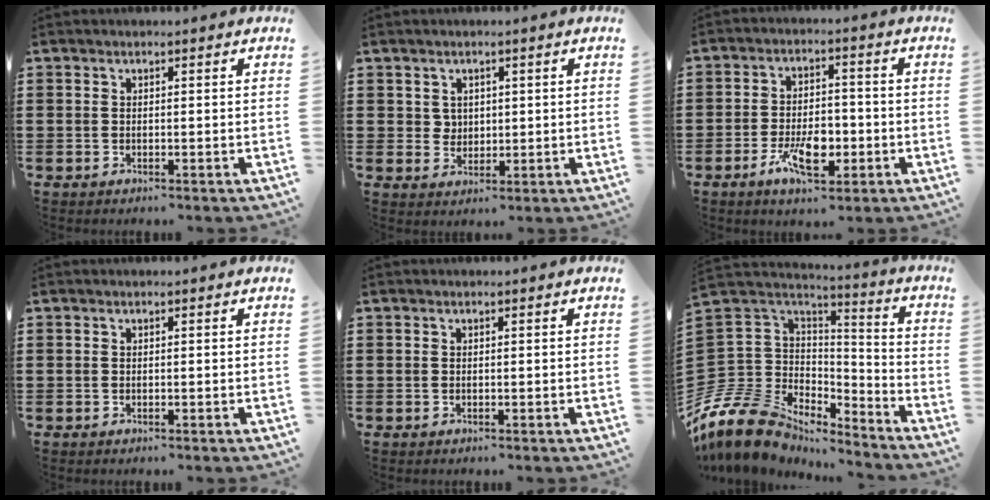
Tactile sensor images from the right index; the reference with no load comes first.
{"total": 2.4, "force": [1.2, 2.0, 0.6], "torque": [-0.019, 0.009, 0.022]}
{"total": 7.7, "force": [-2.8, 3.7, 6.1], "torque": [-0.116, -0.002, -0.053]}
{"total": 0.0}
{"total": 0.0}
{"total": 12.5, "force": [-8.6, 8.1, 3.9], "torque": [-0.132, 0.007, -0.165]}